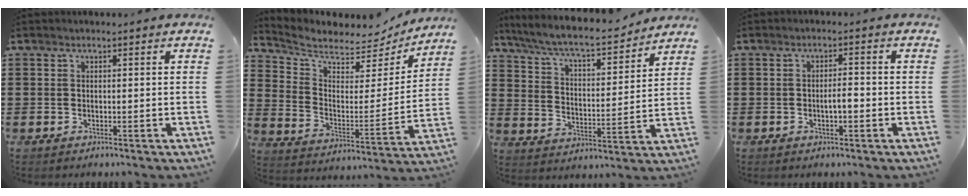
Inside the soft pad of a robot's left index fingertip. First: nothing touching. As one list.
[{"total": 5.7, "force": [5.2, 2.0, 1.5], "torque": [-0.063, -0.041, 0.087]}, {"total": 7.4, "force": [6.6, 0.6, 3.2], "torque": [-0.090, -0.041, 0.109]}, {"total": 2.4, "force": [-0.6, 0.7, 2.2], "torque": [-0.042, 0.006, -0.013]}]